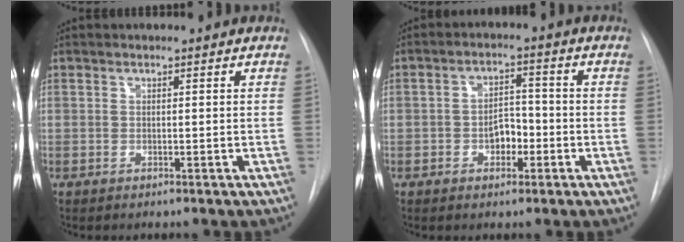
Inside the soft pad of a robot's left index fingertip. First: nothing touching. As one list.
[{"total": 4.3, "force": [-1.5, 2.7, 3.0], "torque": [-0.045, 0.010, -0.024]}]